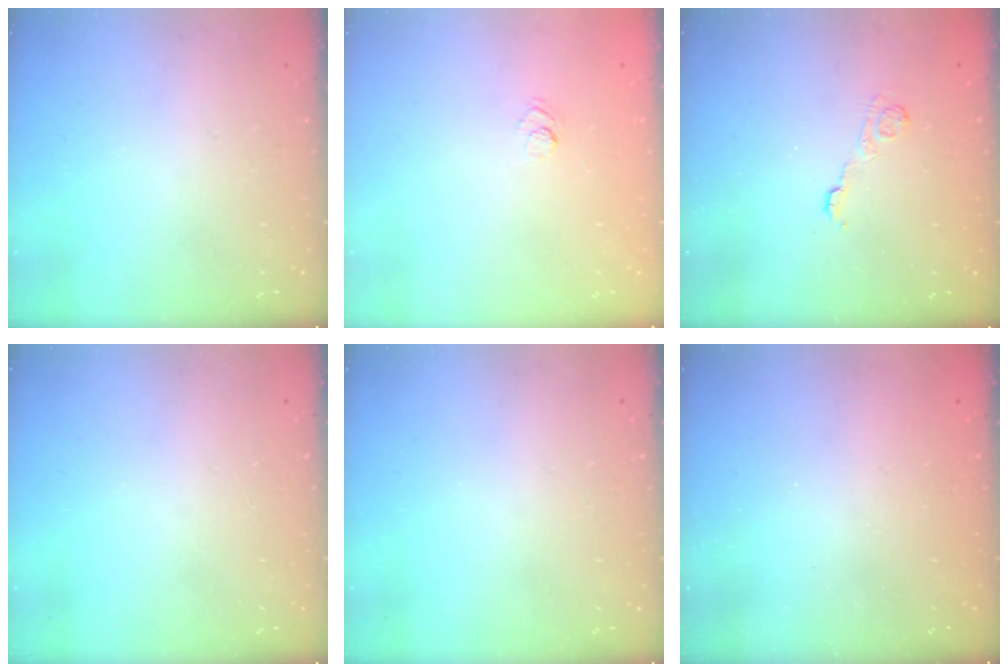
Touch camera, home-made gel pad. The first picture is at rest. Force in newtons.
{"total": 3.6, "press": 3.4, "slide": 1.3}
{"total": 3.6, "press": 3.4, "slide": 1.2}
{"total": 0.0}
{"total": 0.0}
{"total": 2.6, "press": 2.5, "slide": 0.9}